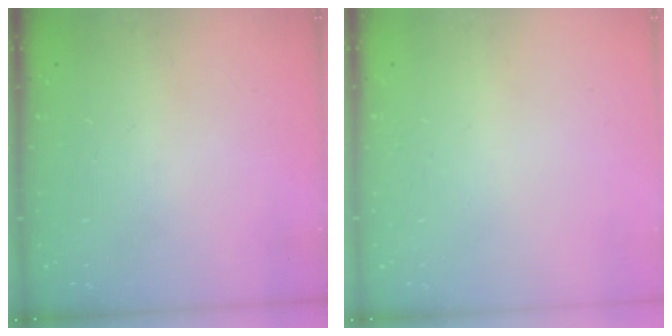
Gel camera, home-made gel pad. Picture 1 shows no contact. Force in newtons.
{"total": 0.0}